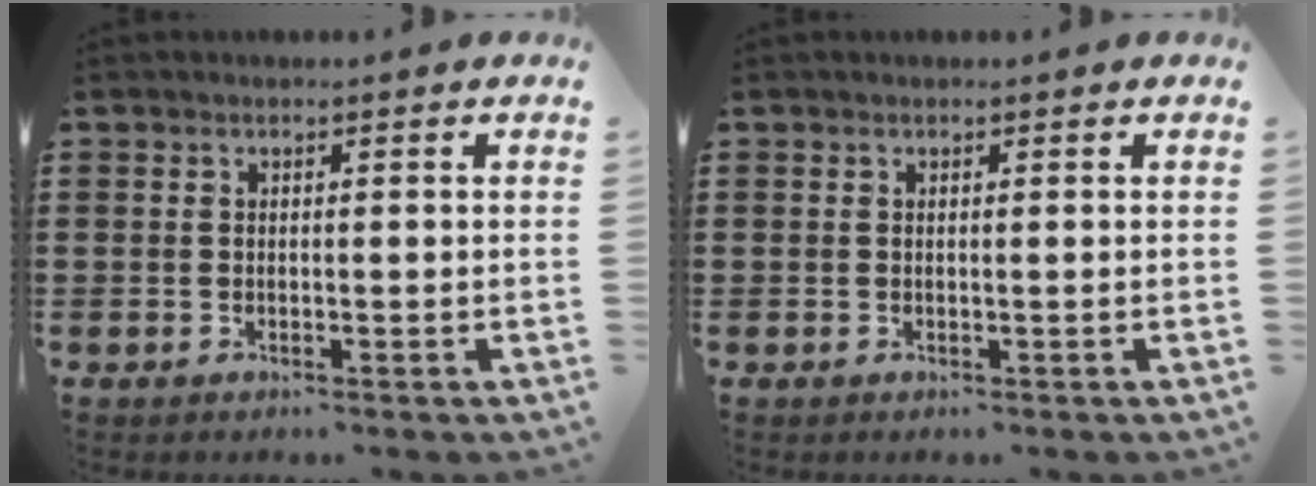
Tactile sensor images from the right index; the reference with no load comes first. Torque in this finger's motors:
{"motor_torque": [0.07, 0.06, 0.00, 0.00]}